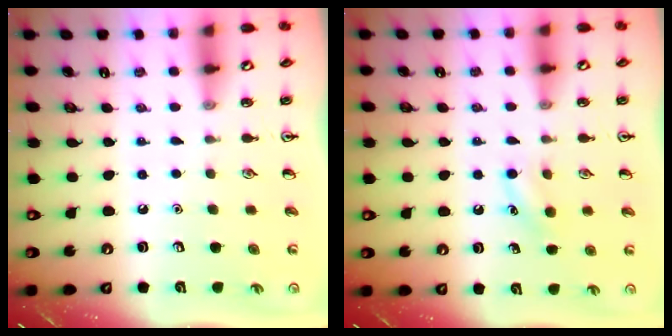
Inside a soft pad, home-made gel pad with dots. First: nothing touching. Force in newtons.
{"total": 6.9, "press": 6.8, "slide": 1.6}